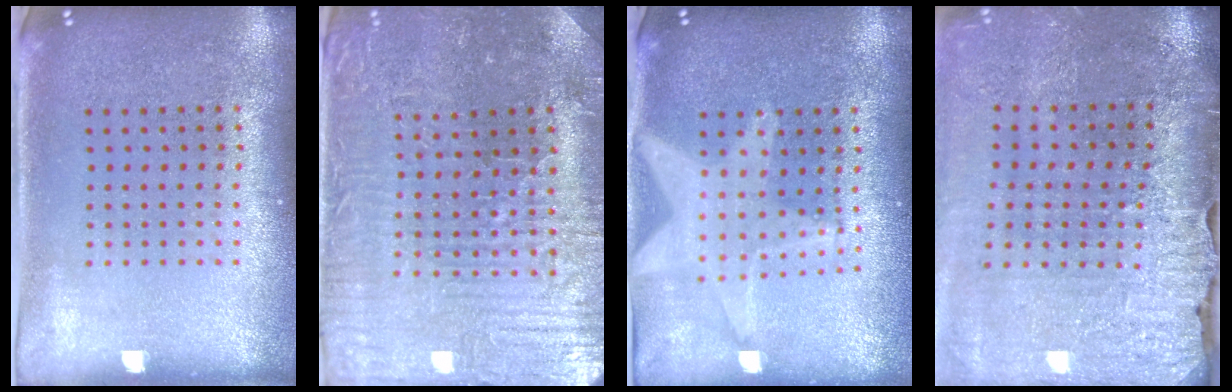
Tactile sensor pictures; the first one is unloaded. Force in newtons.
{"total": 3.7, "press": 3.6, "slide": 0.5}
{"total": 2.0, "press": 1.7, "slide": 1.0}
{"total": 3.7, "press": 3.4, "slide": 1.4}